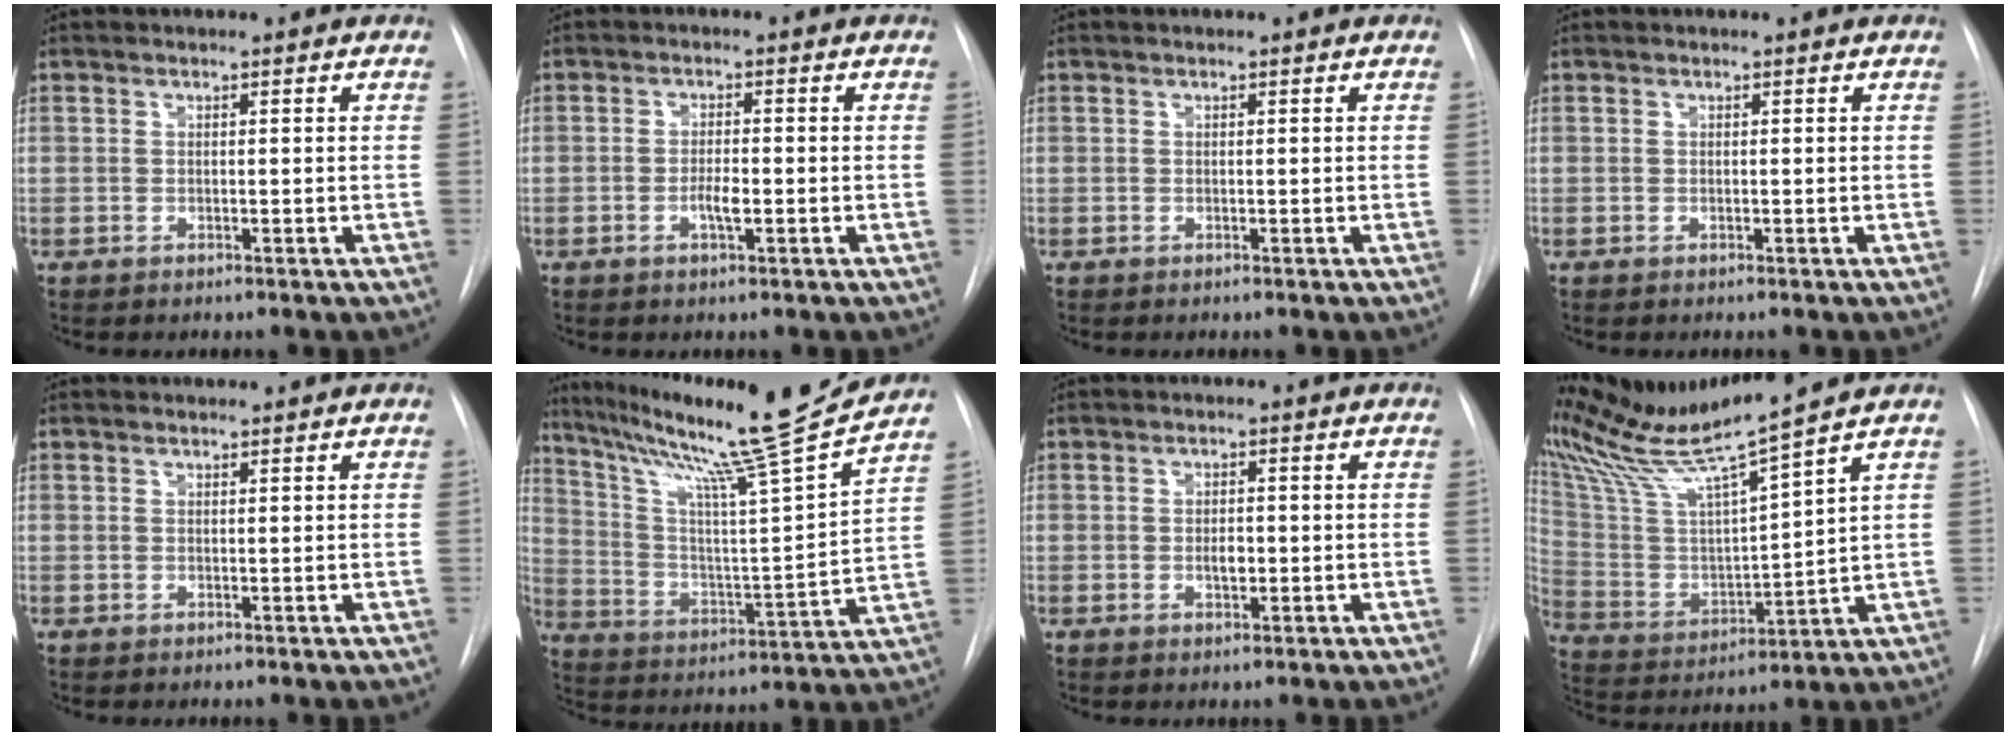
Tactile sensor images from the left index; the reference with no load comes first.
{"total": 2.3, "force": [-0.7, 0.5, 2.1], "torque": [-0.039, 0.001, -0.013]}
{"total": 0.0}
{"total": 0.0}
{"total": 1.0, "force": [1.0, 0.0, 0.0], "torque": [-0.008, 0.009, 0.020]}
{"total": 21.6, "force": [18.4, -2.6, 11.0], "torque": [-0.191, -0.050, 0.284]}
{"total": 1.7, "force": [-0.2, 0.9, 1.4], "torque": [-0.024, 0.000, -0.002]}
{"total": 13.8, "force": [12.3, -2.6, 5.6], "torque": [-0.113, -0.019, 0.238]}